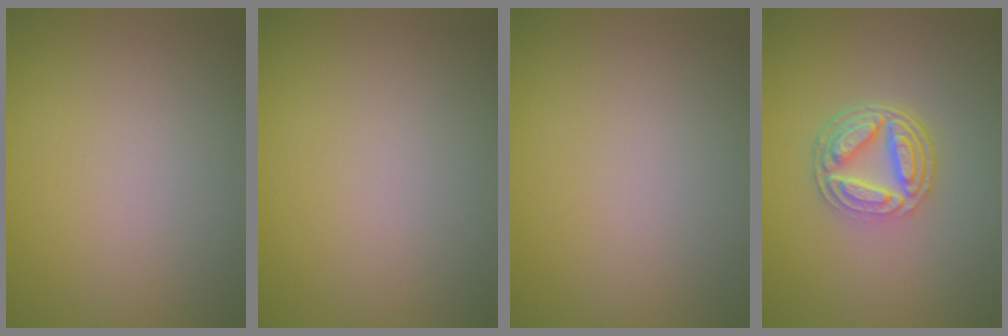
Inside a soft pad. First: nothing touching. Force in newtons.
{"total": 0.0}
{"total": 0.0}
{"total": 5.0, "press": 3.7, "slide": 3.3}